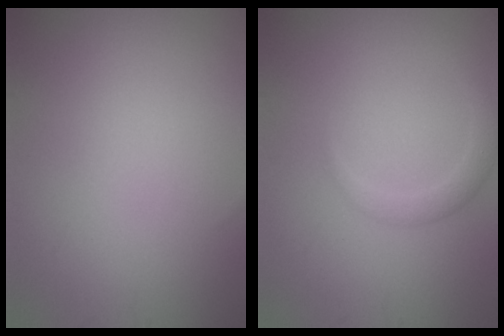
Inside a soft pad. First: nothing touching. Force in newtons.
{"total": 1.6, "press": 1.6, "slide": 0.1}